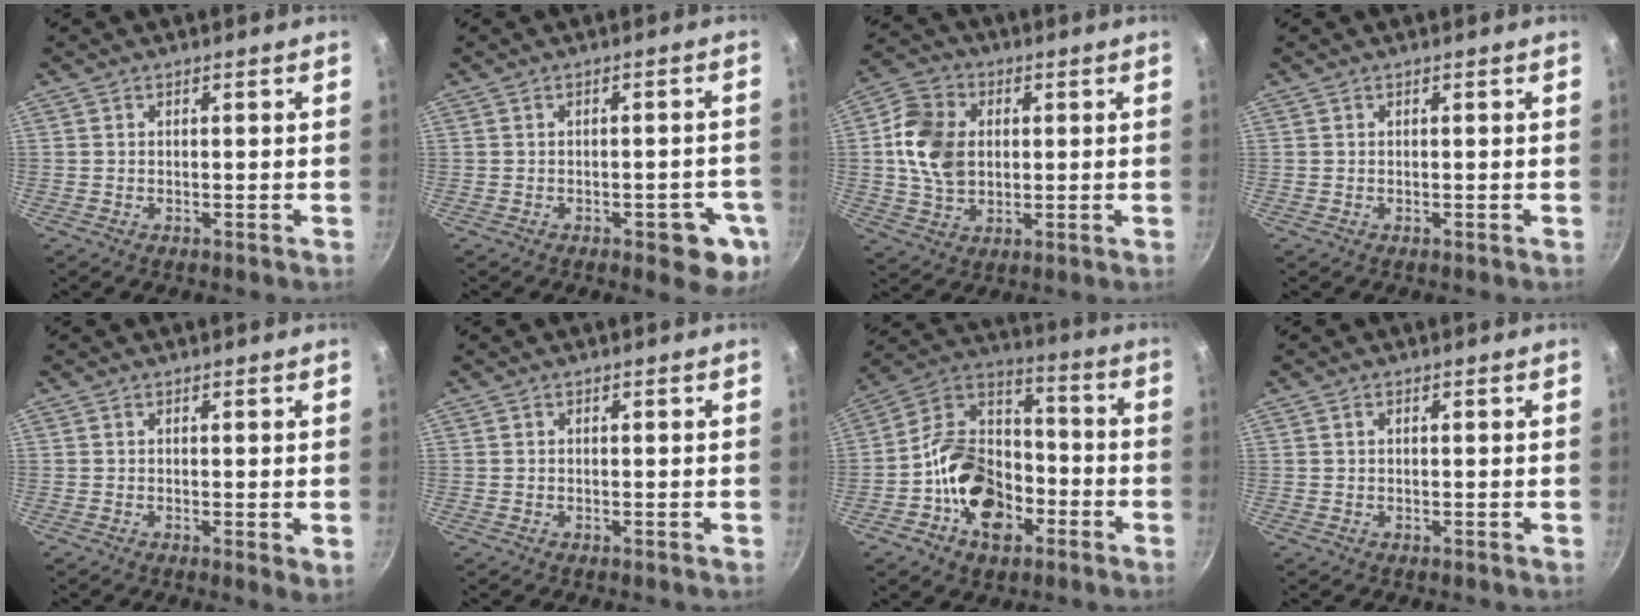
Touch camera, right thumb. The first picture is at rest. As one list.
[{"total": 8.0, "force": [-2.8, 3.5, 6.6], "torque": [-0.048, 0.009, -0.031]}, {"total": 12.1, "force": [1.4, 9.0, 8.0], "torque": [-0.130, 0.004, 0.017]}, {"total": 0.0}, {"total": 1.9, "force": [0.2, 0.5, 1.8], "torque": [-0.022, -0.008, 0.000]}, {"total": 0.0}, {"total": 17.9, "force": [-6.6, 12.6, 10.9], "torque": [-0.158, 0.057, -0.133]}, {"total": 0.6, "force": [0.2, 0.4, 0.4], "torque": [-0.006, 0.003, 0.003]}]